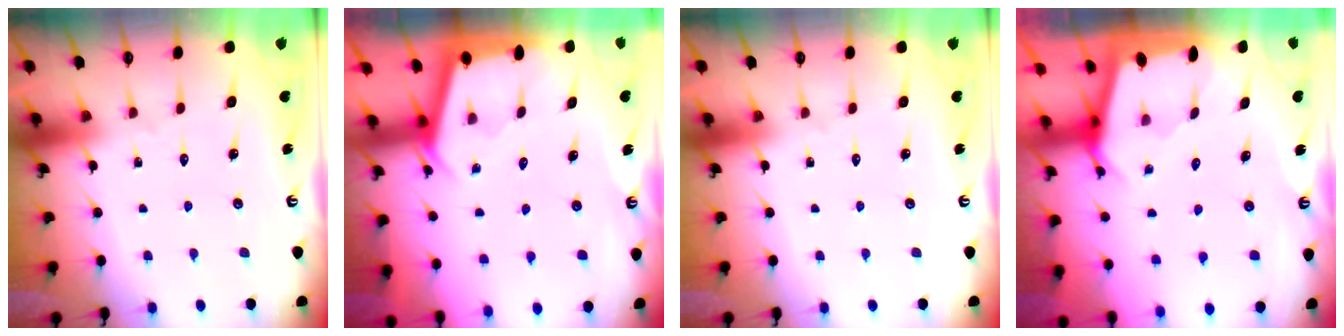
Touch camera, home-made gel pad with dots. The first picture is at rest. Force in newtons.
{"total": 2.6, "press": 2.6, "slide": 0.2}
{"total": 0.0}
{"total": 2.1, "press": 2.1, "slide": 0.1}